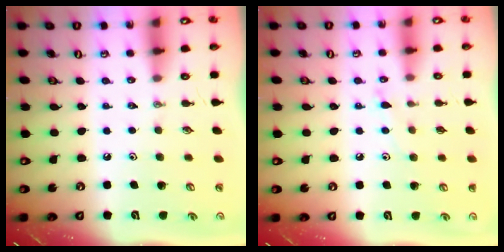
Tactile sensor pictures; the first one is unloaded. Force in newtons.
{"total": 6.7, "press": 6.6, "slide": 0.7}